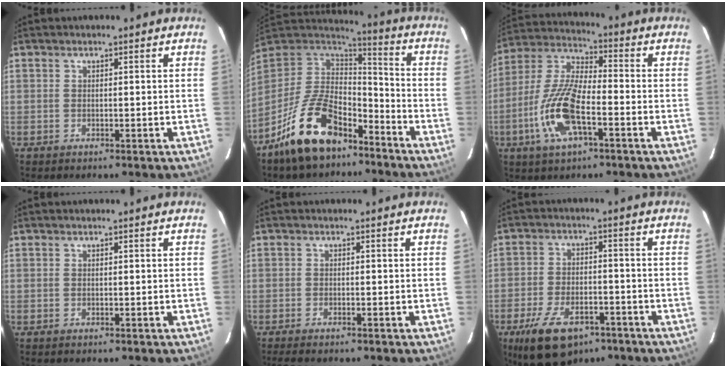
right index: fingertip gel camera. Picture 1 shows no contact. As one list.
[{"total": 18.9, "force": [-12.2, 9.1, 11.1], "torque": [-0.229, 0.006, -0.211]}, {"total": 14.3, "force": [-5.2, 5.4, 12.2], "torque": [-0.263, -0.003, -0.105]}, {"total": 0.0}, {"total": 2.9, "force": [-2.5, 0.1, 1.4], "torque": [-0.034, -0.012, -0.047]}, {"total": 13.5, "force": [-8.6, 6.5, 8.1], "torque": [-0.174, -0.017, -0.143]}]